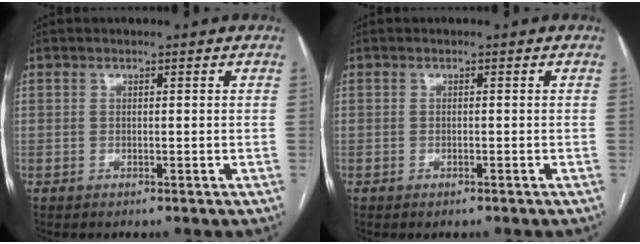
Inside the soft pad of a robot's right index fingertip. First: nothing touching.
{"total": 0.7, "force": [-0.5, 0.2, 0.4], "torque": [-0.008, -0.001, -0.005]}